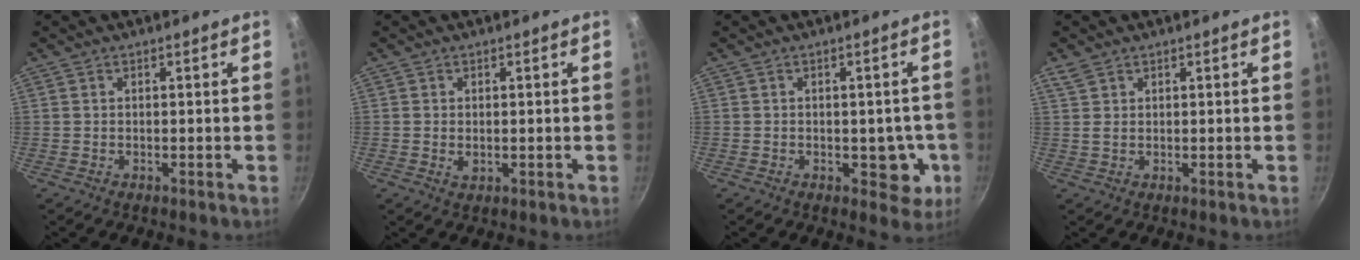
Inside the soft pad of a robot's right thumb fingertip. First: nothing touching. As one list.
[{"total": 1.7, "force": [0.0, 1.1, 1.2], "torque": [-0.019, -0.003, 0.001]}, {"total": 6.5, "force": [-1.4, 4.3, 4.7], "torque": [-0.010, 0.003, -0.016]}, {"total": 2.3, "force": [1.5, 1.4, 1.1], "torque": [-0.019, 0.000, 0.033]}]